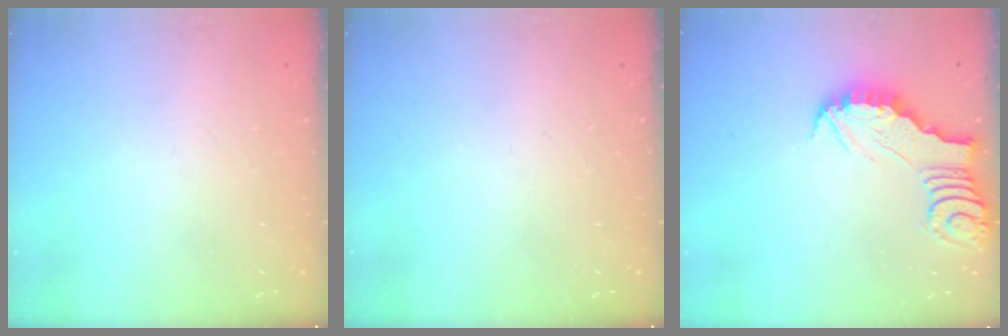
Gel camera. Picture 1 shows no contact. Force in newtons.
{"total": 0.0}
{"total": 2.8, "press": 2.8, "slide": 0.2}